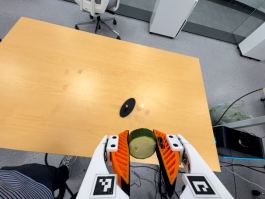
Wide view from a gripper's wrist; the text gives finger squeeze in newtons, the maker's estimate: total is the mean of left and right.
{"total": 12.3, "left": 12.0, "right": 12.7}